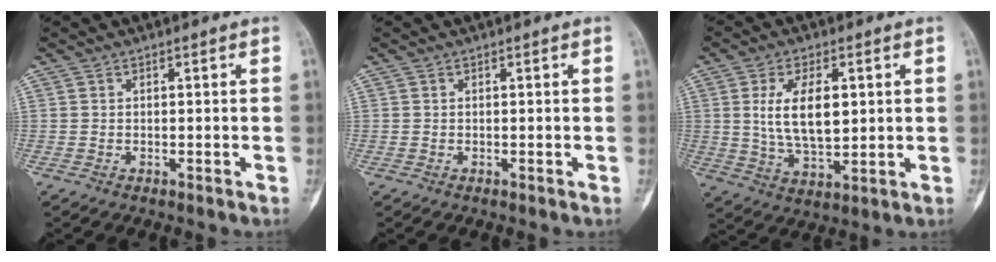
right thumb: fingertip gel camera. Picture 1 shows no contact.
{"total": 0.0}
{"total": 11.1, "force": [2.1, 5.7, 9.4], "torque": [-0.155, -0.015, 0.046]}